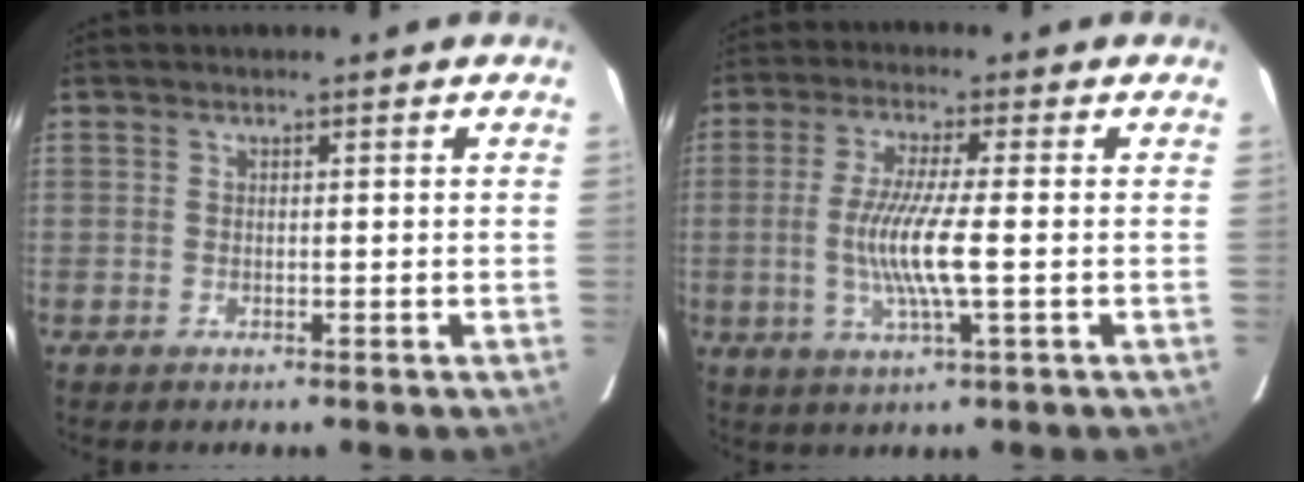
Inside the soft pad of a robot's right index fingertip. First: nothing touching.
{"total": 9.1, "force": [-1.2, 0.4, 9.0], "torque": [-0.176, -0.011, -0.023]}